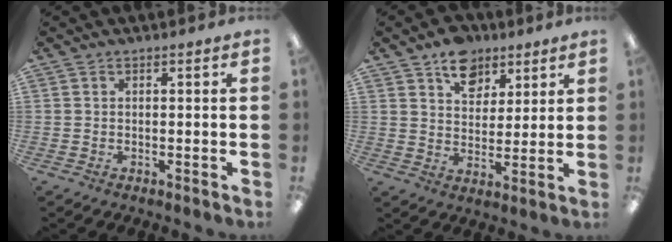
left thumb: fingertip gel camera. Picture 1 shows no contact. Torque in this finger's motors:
{"motor_torque": [0.76, 0.64, 0.48, -0.31, 0.02]}